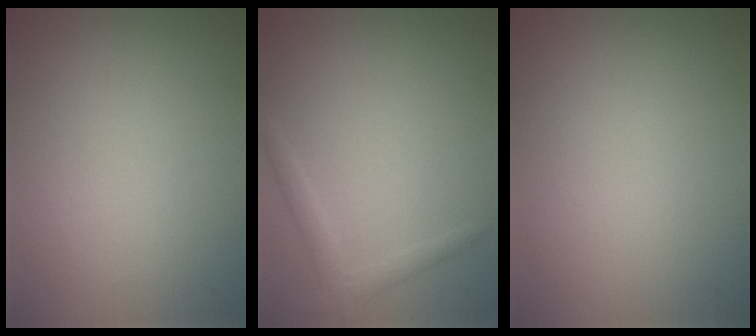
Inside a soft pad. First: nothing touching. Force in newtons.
{"total": 1.6, "press": 1.6, "slide": 0.1}
{"total": 0.0}